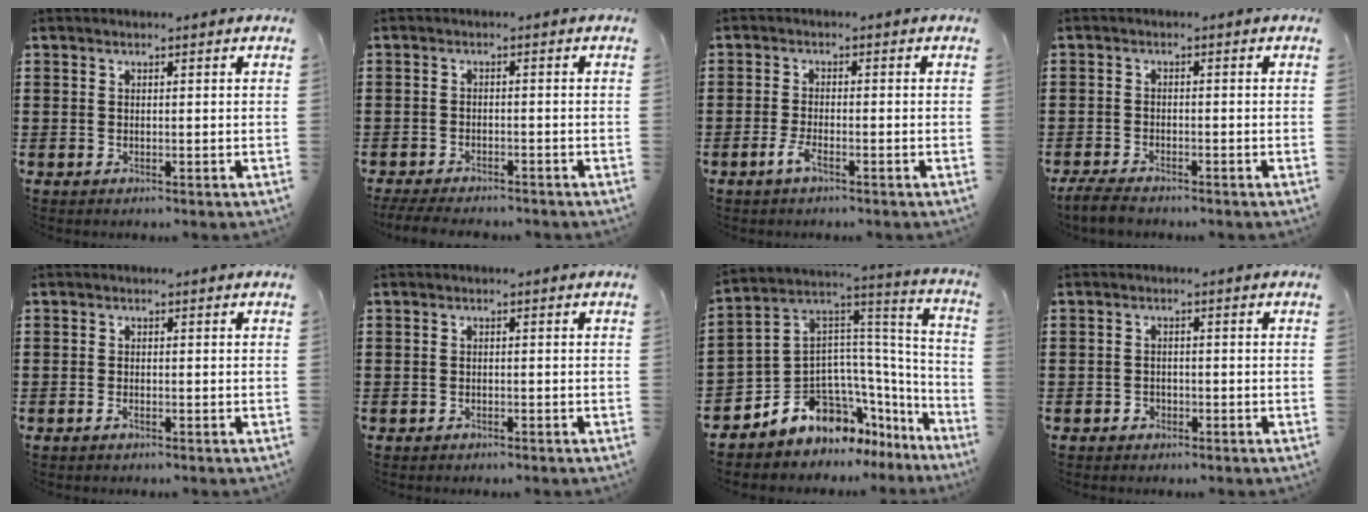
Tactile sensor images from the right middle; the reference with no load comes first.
{"total": 2.5, "force": [-2.5, 0.4, 0.4], "torque": [-0.017, -0.002, -0.054]}
{"total": 2.7, "force": [-1.5, 0.6, 2.1], "torque": [-0.050, -0.004, -0.033]}
{"total": 2.7, "force": [-2.5, 0.6, 0.9], "torque": [-0.031, 0.000, -0.055]}
{"total": 0.9, "force": [-0.6, 0.3, 0.5], "torque": [-0.012, -0.005, -0.011]}
{"total": 0.8, "force": [-0.7, 0.3, 0.1], "torque": [-0.002, 0.001, -0.015]}
{"total": 7.7, "force": [-5.5, 5.0, 1.9], "torque": [-0.059, -0.014, -0.106]}
{"total": 1.3, "force": [-0.9, 0.9, 0.1], "torque": [-0.005, 0.002, -0.022]}